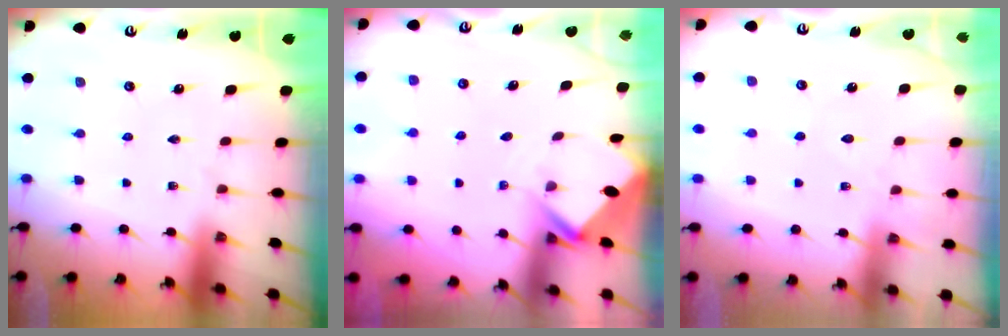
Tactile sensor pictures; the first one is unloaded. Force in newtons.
{"total": 2.7, "press": 2.7, "slide": 0.2}
{"total": 4.9, "press": 4.9, "slide": 0.6}